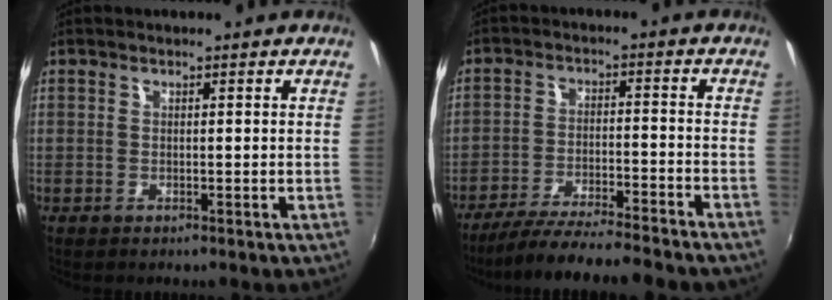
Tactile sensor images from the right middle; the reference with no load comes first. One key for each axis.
{"total": 15.7, "fx": -13.9, "fy": 0.5, "fz": 7.2, "tx": -0.141, "ty": -0.028, "tz": -0.214}